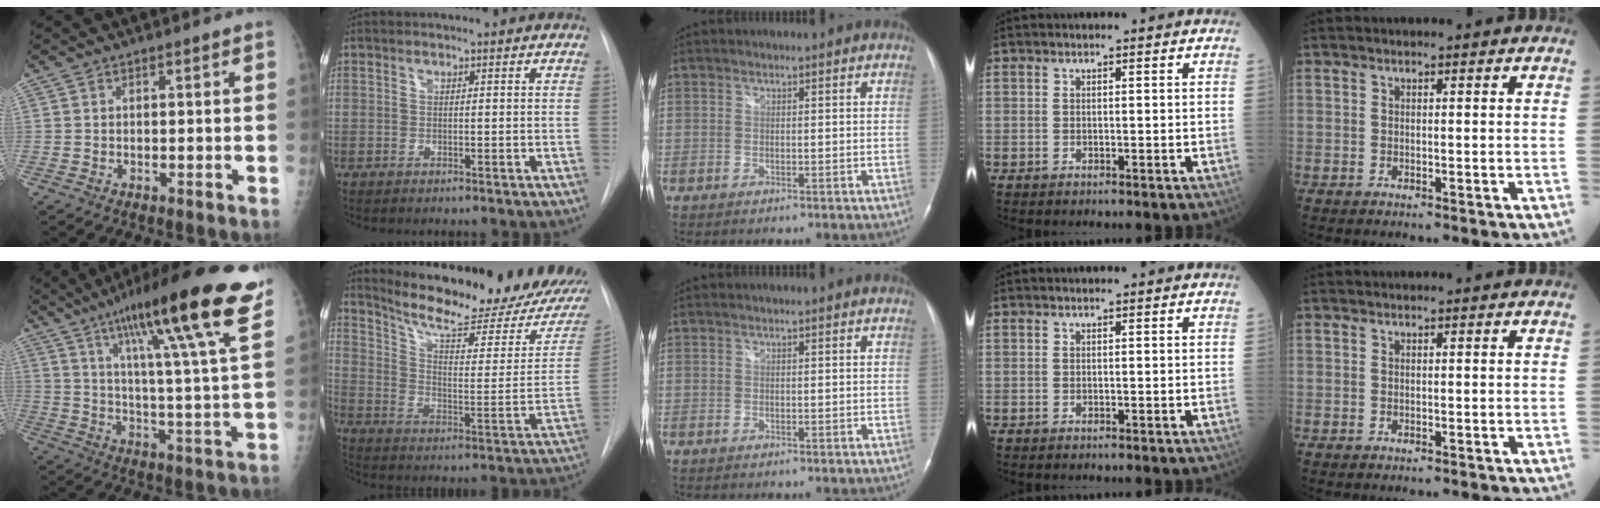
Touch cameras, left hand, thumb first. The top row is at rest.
{"thumb": {"total": 24.7, "force": [15.8, 2.1, 19.0], "torque": [-0.277, -0.050, 0.232]}, "index": {"total": 21.2, "force": [18.8, 2.9, 9.5], "torque": [-0.141, -0.070, 0.254]}}